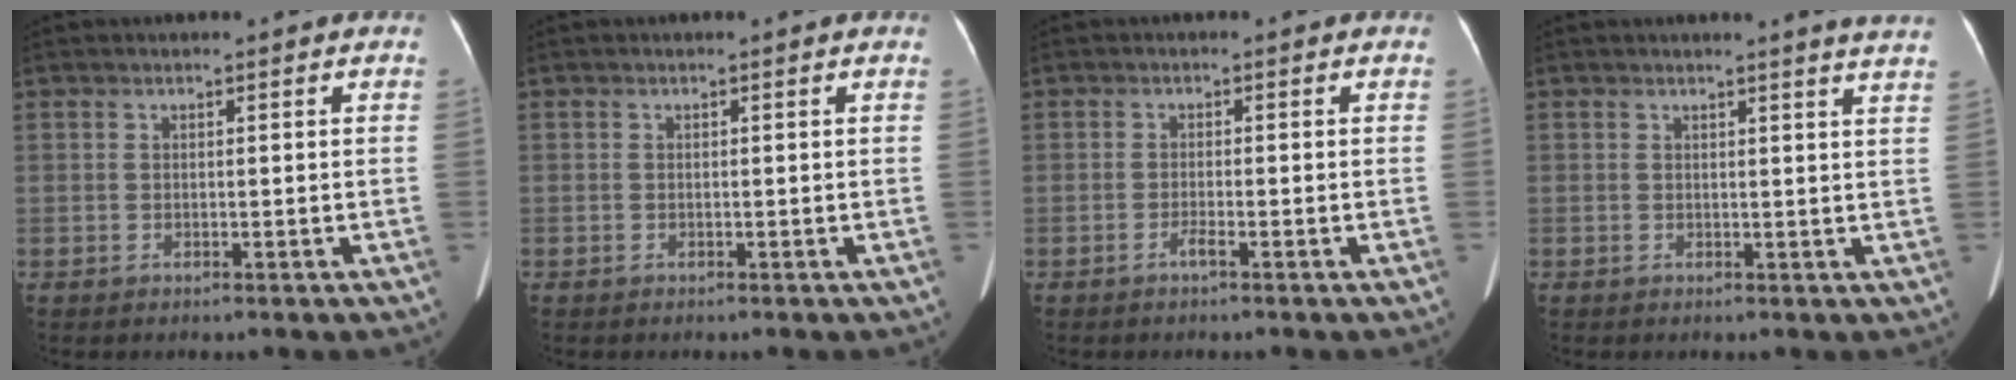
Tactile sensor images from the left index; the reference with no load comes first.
{"total": 0.0}
{"total": 1.2, "force": [-0.9, -0.1, 0.7], "torque": [-0.019, -0.002, -0.016]}
{"total": 5.8, "force": [5.4, -0.3, 2.1], "torque": [-0.024, -0.014, 0.032]}